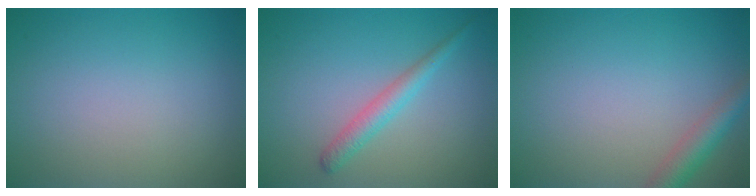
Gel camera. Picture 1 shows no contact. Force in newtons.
{"total": 2.2, "press": 2.2, "slide": 0.0}
{"total": 2.8, "press": 2.8, "slide": 0.1}